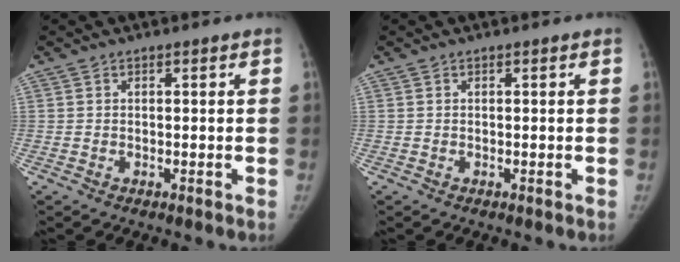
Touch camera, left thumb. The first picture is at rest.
{"total": 0.0}